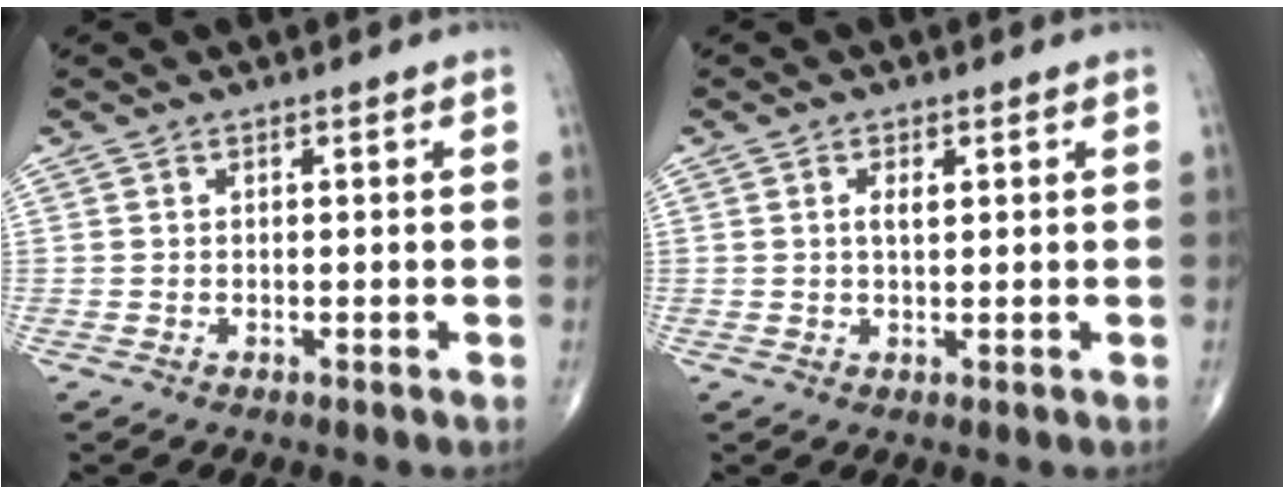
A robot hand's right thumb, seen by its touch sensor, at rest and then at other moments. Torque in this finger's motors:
{"motor_torque": [-0.03, 0.02, 0.08, 0.07, 0.01]}